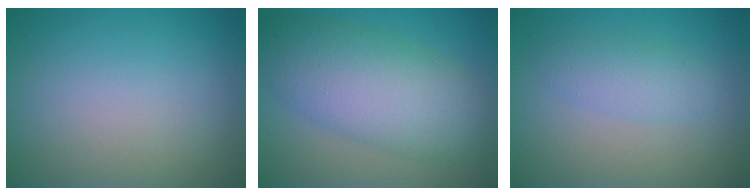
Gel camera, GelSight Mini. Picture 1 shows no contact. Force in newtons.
{"total": 8.4, "press": 8.4, "slide": 0.4}
{"total": 2.3, "press": 2.3, "slide": 0.1}